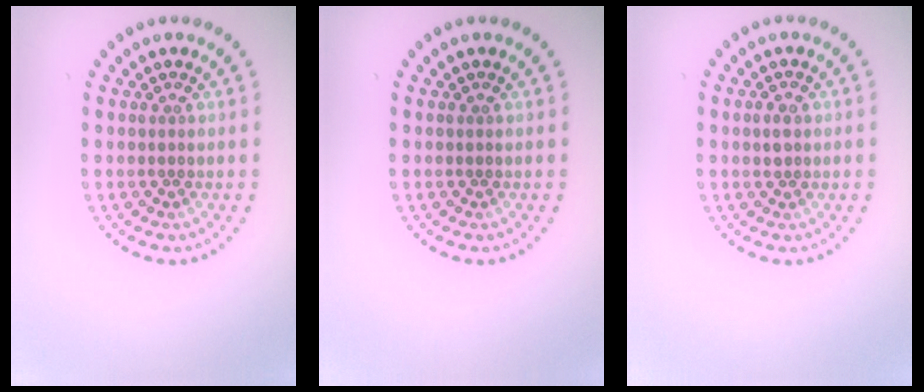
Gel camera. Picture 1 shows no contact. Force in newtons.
{"total": 0.0}
{"total": 1.2, "press": 1.2, "slide": 0.4}